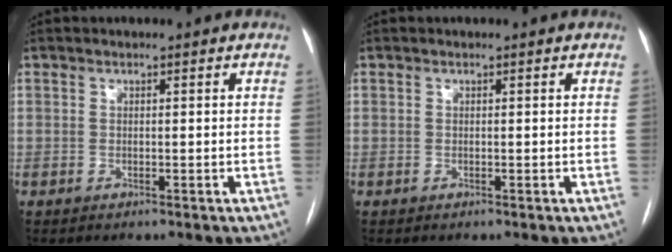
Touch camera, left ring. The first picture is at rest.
{"total": 0.0}